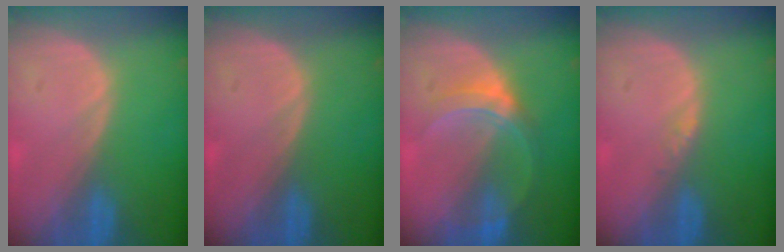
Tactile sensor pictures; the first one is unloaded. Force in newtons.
{"total": 0.0}
{"total": 5.3, "press": 5.2, "slide": 0.8}
{"total": 0.8, "press": 0.8, "slide": 0.1}